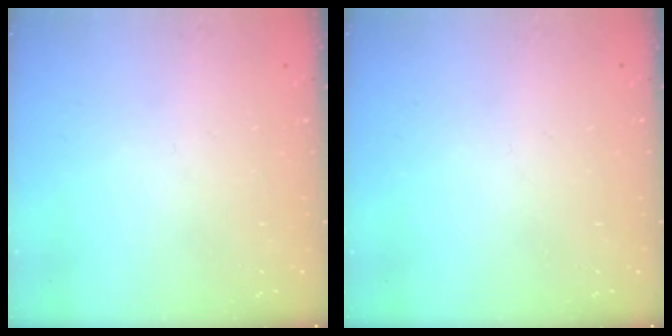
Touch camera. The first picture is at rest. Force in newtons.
{"total": 0.0}